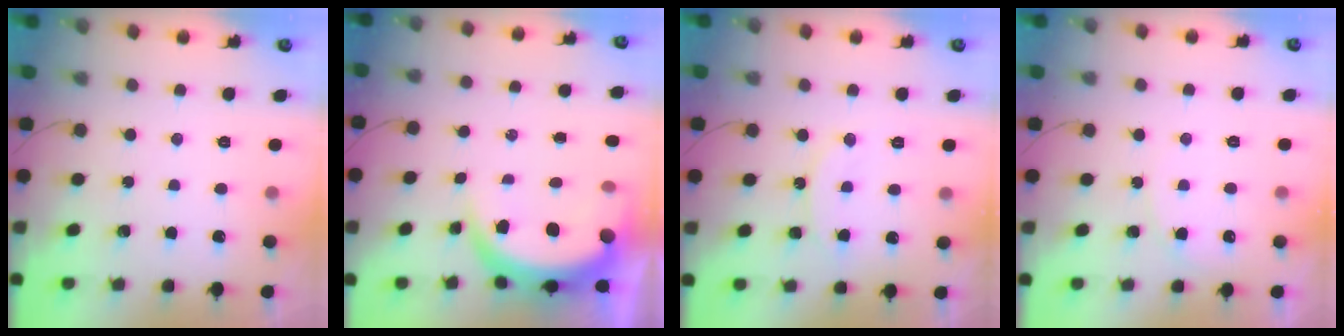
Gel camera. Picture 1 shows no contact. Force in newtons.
{"total": 8.6, "press": 8.5, "slide": 1.1}
{"total": 9.1, "press": 9.1, "slide": 1.0}
{"total": 3.8, "press": 3.8, "slide": 0.3}